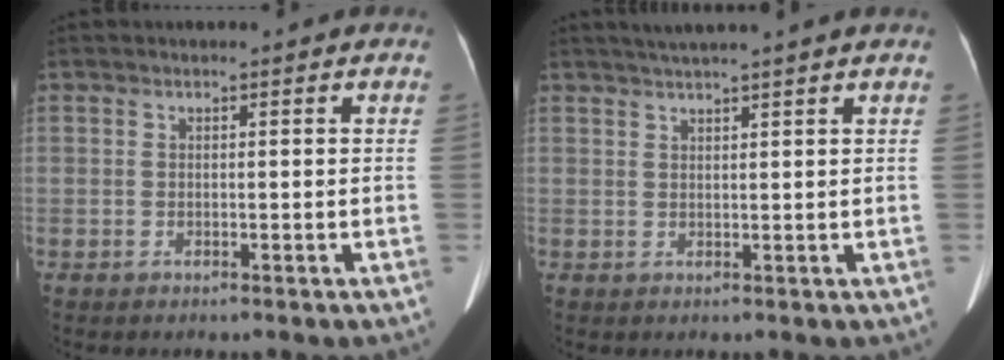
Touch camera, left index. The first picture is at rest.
{"total": 5.0, "force": [4.2, -1.0, 2.6], "torque": [-0.040, 0.023, 0.064]}